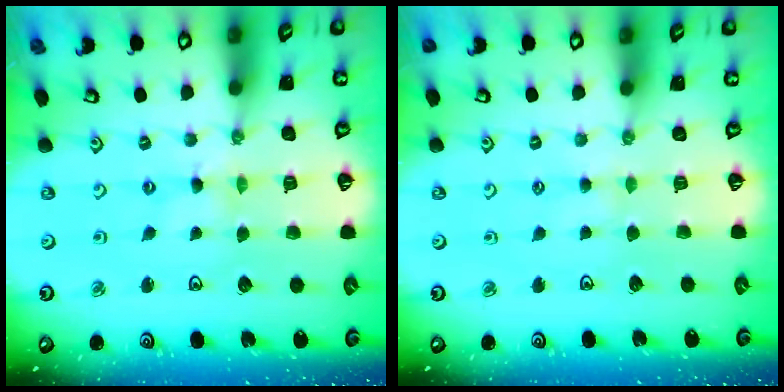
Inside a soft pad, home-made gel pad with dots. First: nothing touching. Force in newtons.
{"total": 1.5, "press": 1.5, "slide": 0.3}